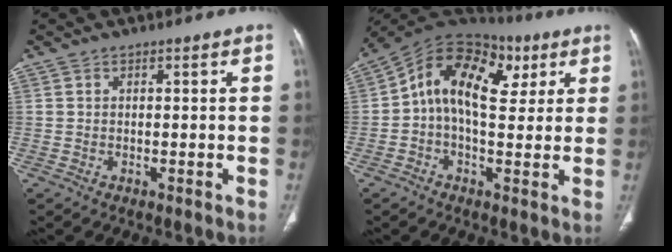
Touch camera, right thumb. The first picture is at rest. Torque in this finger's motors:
{"motor_torque": [-1.05, 1.94, 0.18, 0.37, 0.29]}